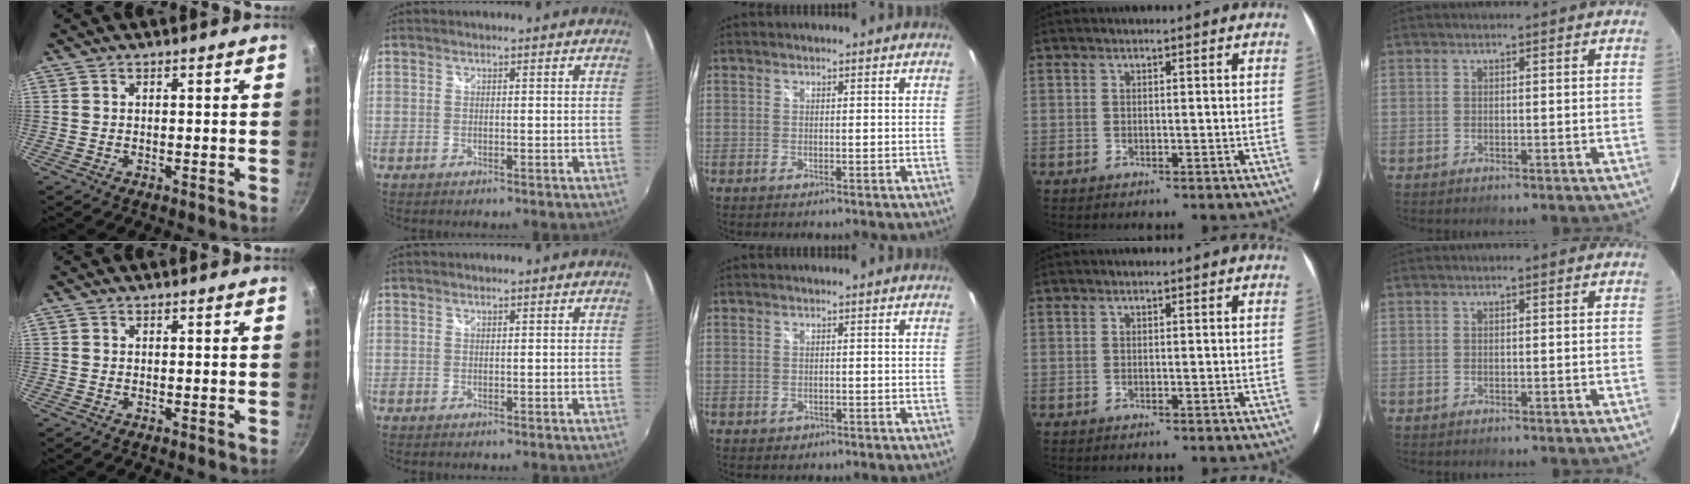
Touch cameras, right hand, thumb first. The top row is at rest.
{"middle": {"total": 1.4, "force": [-0.6, 1.2, 0.4], "torque": [-0.010, -0.002, -0.006]}}